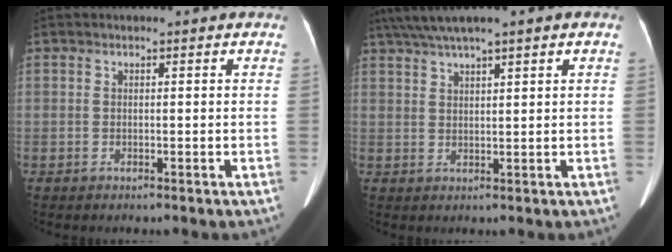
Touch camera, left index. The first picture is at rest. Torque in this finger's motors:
{"motor_torque": [0.90, -1.24, 0.28, 0.06]}